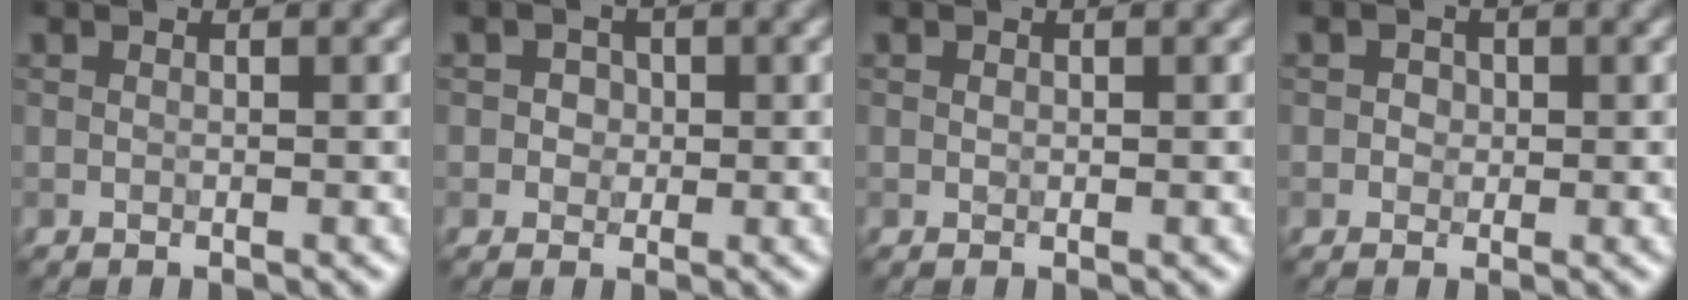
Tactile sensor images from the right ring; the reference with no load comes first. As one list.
[{"total": 1.6, "force": [0.2, 1.5, 0.6], "torque": [-0.003, 0.006, 0.002]}, {"total": 0.0}, {"total": 1.0, "force": [0.0, 1.0, 0.3], "torque": [0.000, 0.000, -0.001]}]